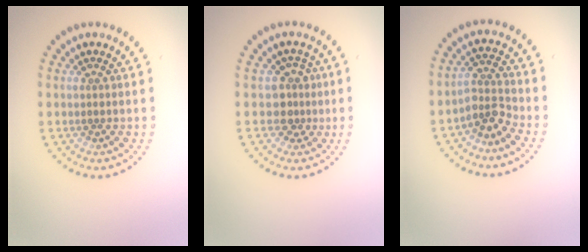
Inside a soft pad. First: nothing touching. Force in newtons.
{"total": 2.3, "press": 1.7, "slide": 1.6}
{"total": 2.7, "press": 1.9, "slide": 1.9}